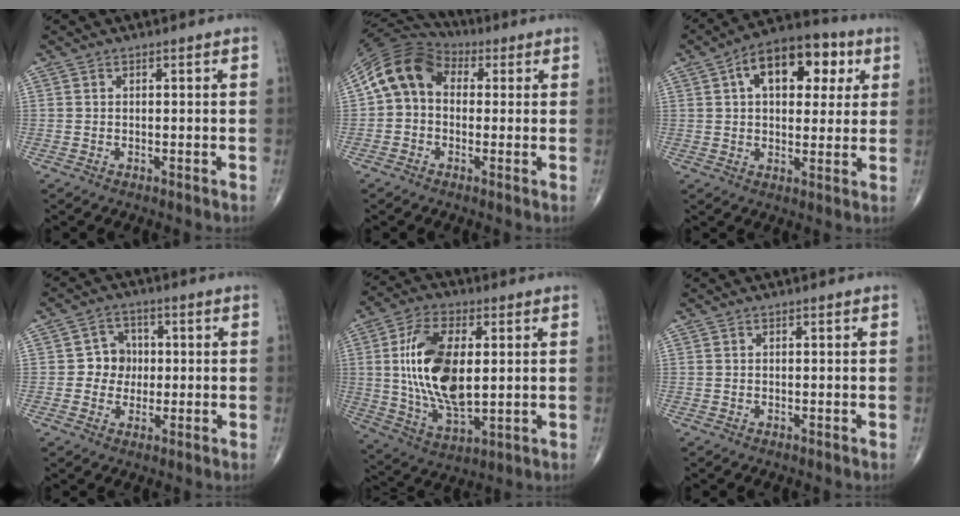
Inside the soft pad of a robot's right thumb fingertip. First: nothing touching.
{"total": 11.2, "force": [1.3, 8.5, 7.1], "torque": [-0.124, 0.037, 0.008]}
{"total": 15.4, "force": [5.2, 8.8, 11.6], "torque": [-0.134, 0.011, 0.073]}
{"total": 5.4, "force": [0.0, 5.1, 1.9], "torque": [0.008, 0.012, -0.008]}
{"total": 17.7, "force": [2.1, 8.8, 15.2], "torque": [-0.283, -0.014, 0.043]}
{"total": 0.0}